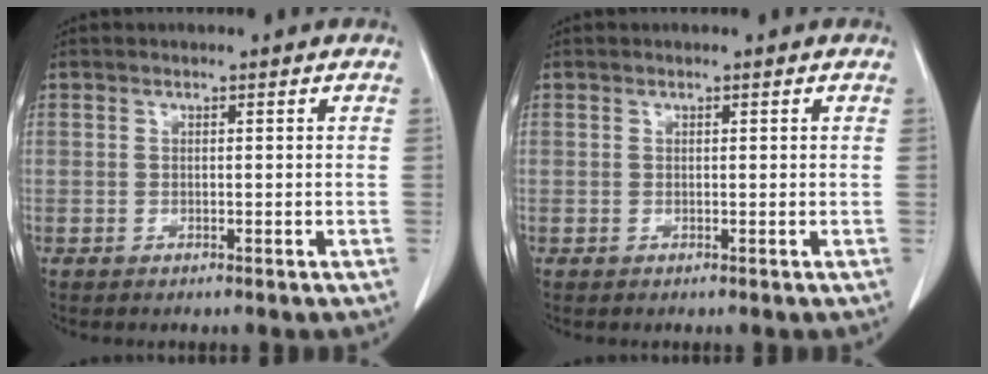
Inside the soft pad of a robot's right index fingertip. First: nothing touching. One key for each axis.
{"total": 0.0}